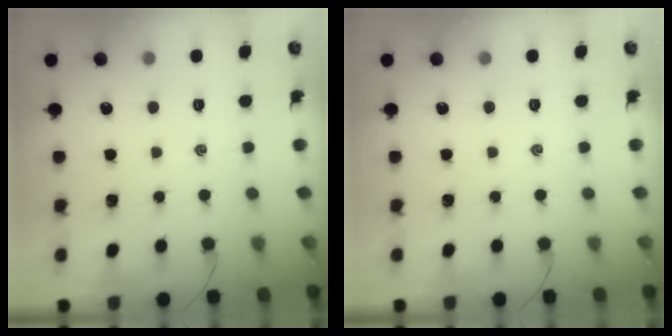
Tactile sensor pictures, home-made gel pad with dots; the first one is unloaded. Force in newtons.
{"total": 0.0}